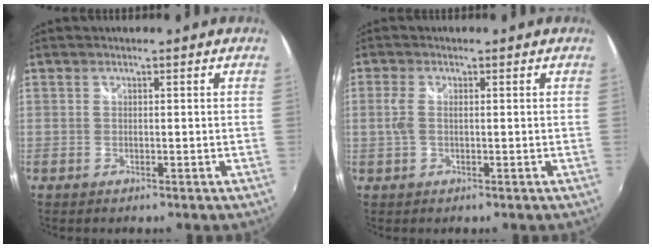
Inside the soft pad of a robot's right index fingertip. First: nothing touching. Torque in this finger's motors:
{"motor_torque": [0.04, 0.01, 0.08, 0.04]}